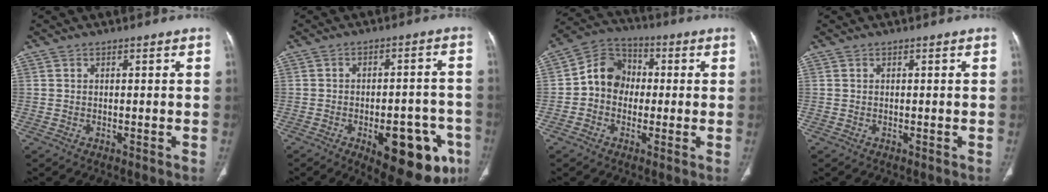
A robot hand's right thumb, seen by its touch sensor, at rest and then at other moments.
{"total": 17.8, "force": [-7.5, 7.8, 14.1], "torque": [-0.124, 0.028, -0.082]}
{"total": 9.4, "force": [-0.5, 8.1, 4.7], "torque": [-0.057, 0.033, -0.026]}
{"total": 0.0}